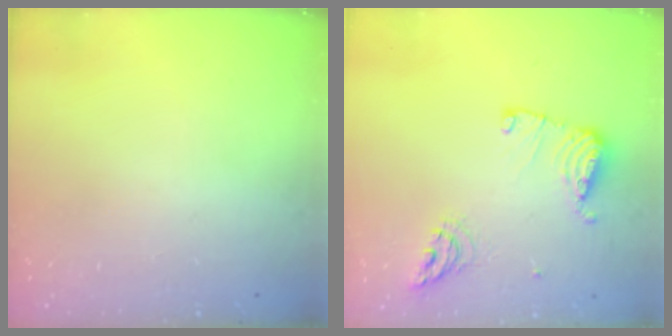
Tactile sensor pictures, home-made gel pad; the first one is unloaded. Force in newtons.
{"total": 11.8, "press": 11.7, "slide": 1.4}